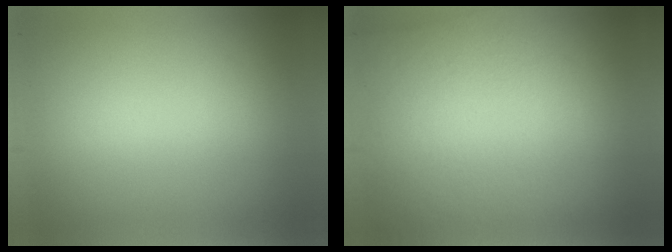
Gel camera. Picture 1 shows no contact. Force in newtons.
{"total": 3.7}